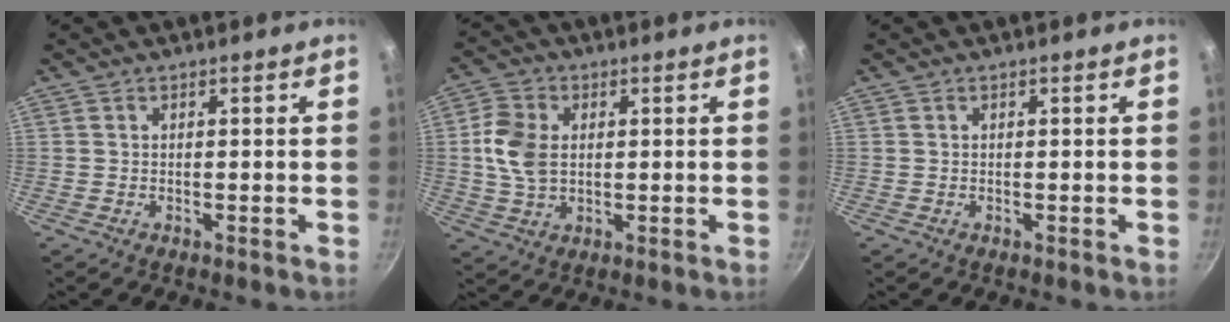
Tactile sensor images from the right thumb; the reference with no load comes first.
{"total": 8.0, "force": [0.8, 5.6, 5.6], "torque": [-0.103, 0.005, 0.013]}
{"total": 0.0}